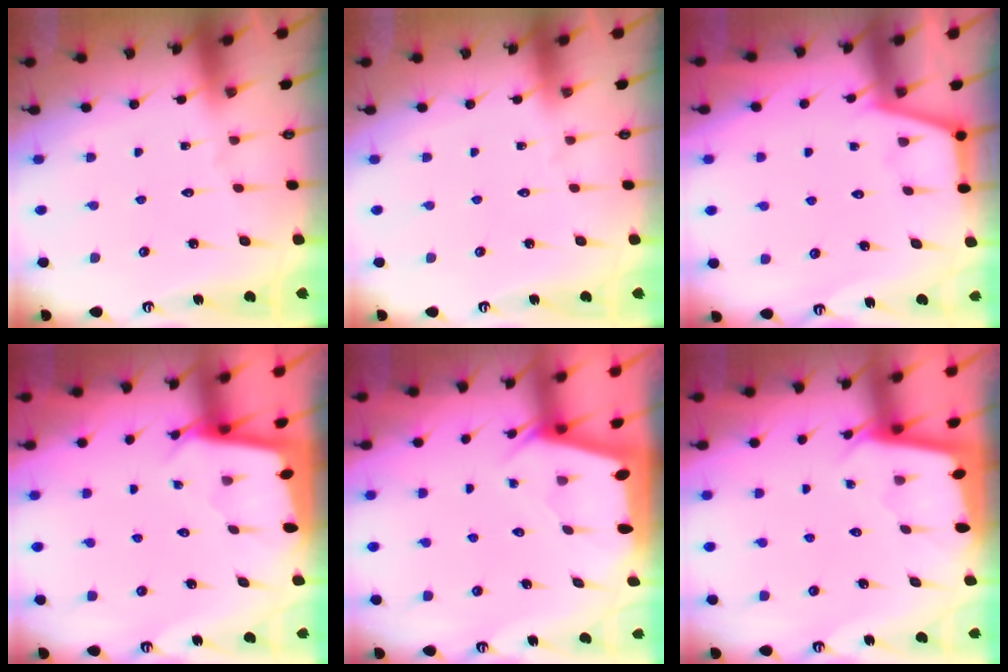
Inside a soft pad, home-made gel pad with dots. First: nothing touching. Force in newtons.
{"total": 0.0}
{"total": 2.8, "press": 2.8, "slide": 0.4}
{"total": 2.3, "press": 2.3, "slide": 0.1}
{"total": 2.9, "press": 2.9, "slide": 0.2}
{"total": 1.8, "press": 1.8, "slide": 0.1}